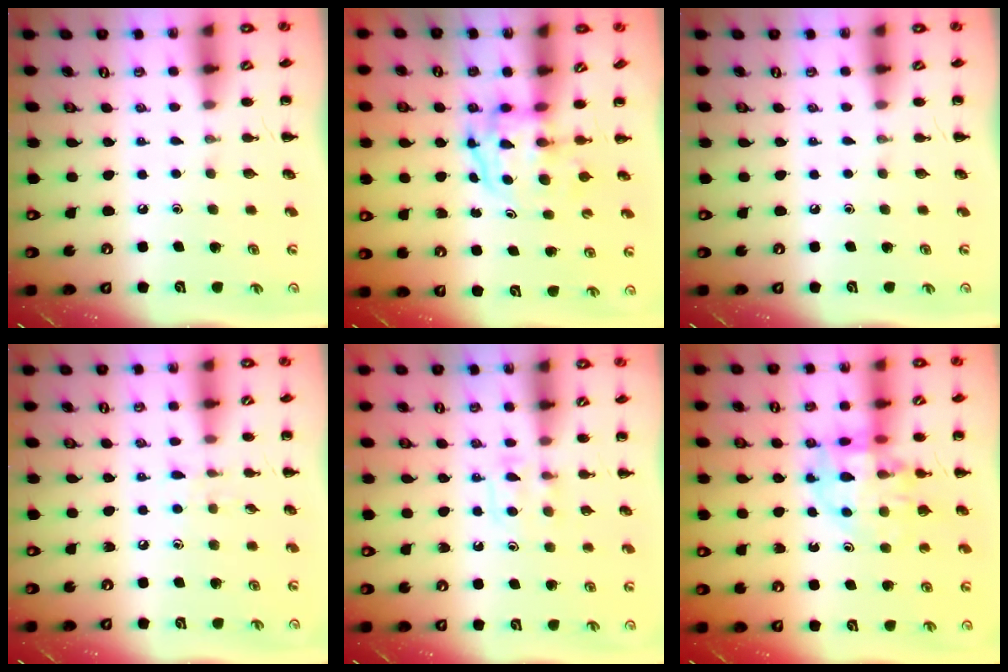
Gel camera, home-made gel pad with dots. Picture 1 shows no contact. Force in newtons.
{"total": 3.7, "press": 3.7, "slide": 0.6}
{"total": 0.0}
{"total": 5.2, "press": 4.7, "slide": 2.1}
{"total": 6.3, "press": 6.0, "slide": 1.8}
{"total": 13.7, "press": 13.3, "slide": 3.3}